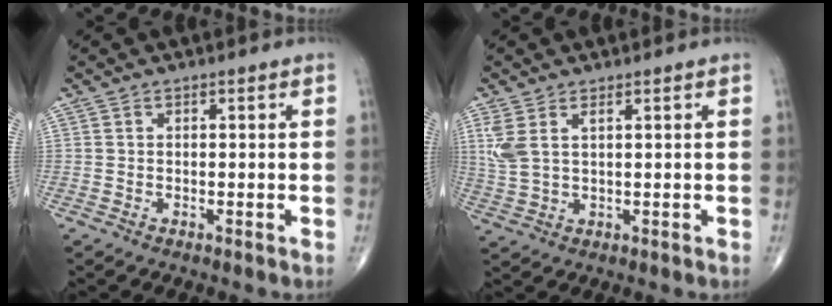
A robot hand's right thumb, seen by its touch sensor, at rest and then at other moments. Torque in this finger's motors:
{"motor_torque": [0.03, 0.10, 0.54, 0.30, 0.04]}